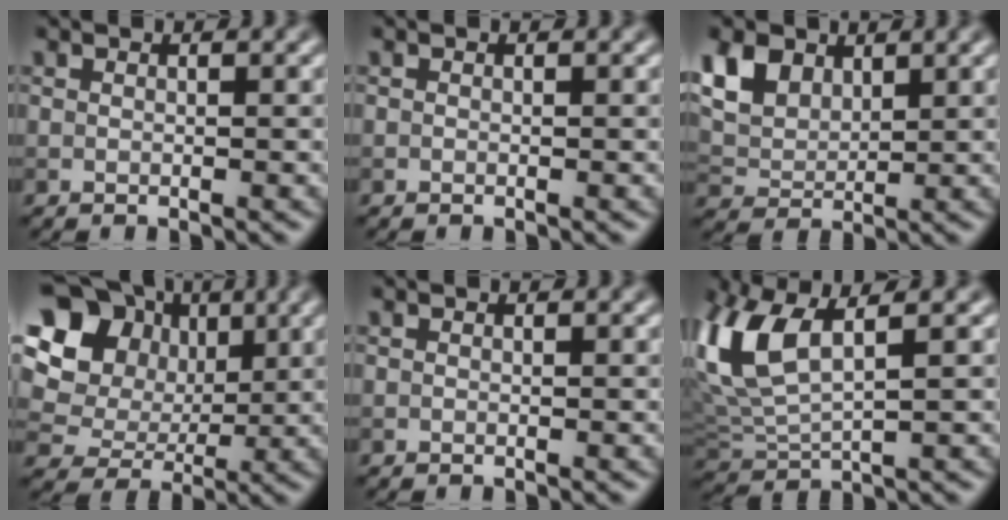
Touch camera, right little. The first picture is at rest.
{"total": 0.0}
{"total": 5.4, "force": [2.9, 3.5, 2.9], "torque": [-0.078, 0.004, 0.057]}
{"total": 14.9, "force": [5.0, 12.1, 7.2], "torque": [-0.177, 0.045, 0.081]}
{"total": 0.0}
{"total": 7.4, "force": [2.7, 3.1, 6.1], "torque": [-0.153, 0.010, 0.053]}